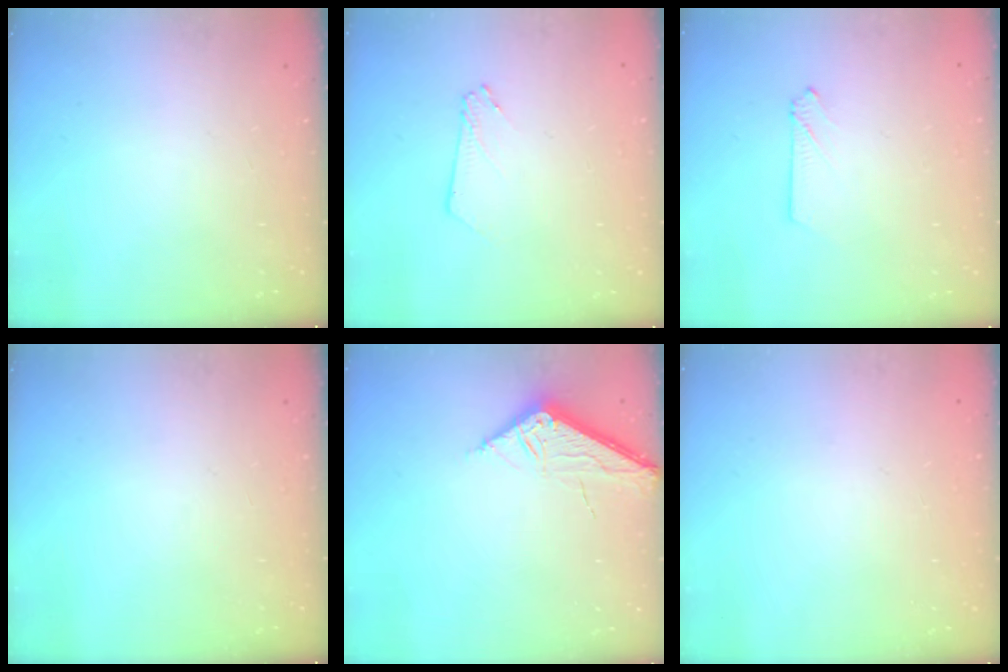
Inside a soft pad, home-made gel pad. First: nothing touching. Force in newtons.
{"total": 2.5, "press": 2.5, "slide": 0.2}
{"total": 2.1, "press": 2.1, "slide": 0.2}
{"total": 0.0}
{"total": 6.6, "press": 6.5, "slide": 0.7}
{"total": 0.0}